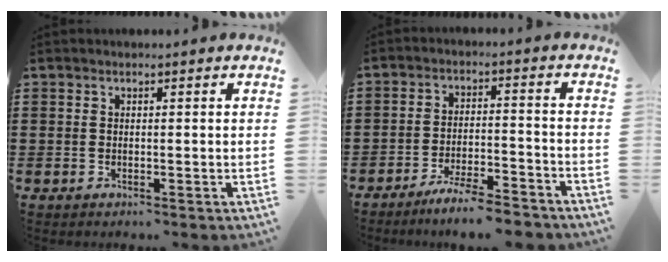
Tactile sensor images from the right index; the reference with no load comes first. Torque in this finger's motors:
{"motor_torque": [2.14, 0.00, 0.47, 0.11]}